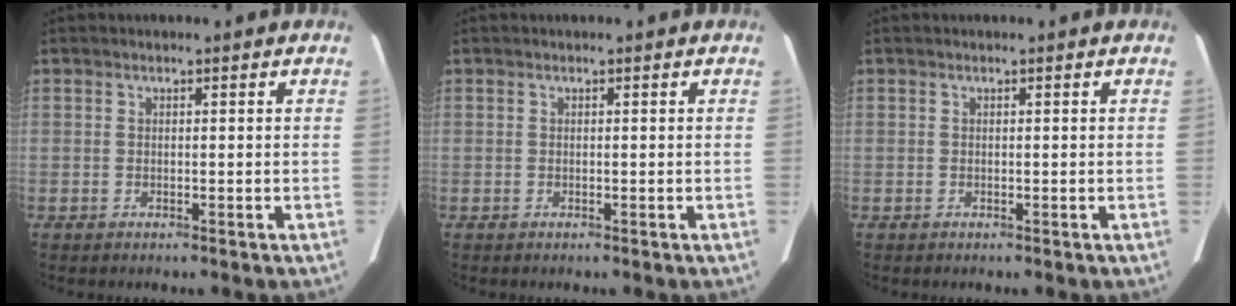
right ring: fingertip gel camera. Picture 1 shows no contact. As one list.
[{"total": 0.0}, {"total": 0.0}]